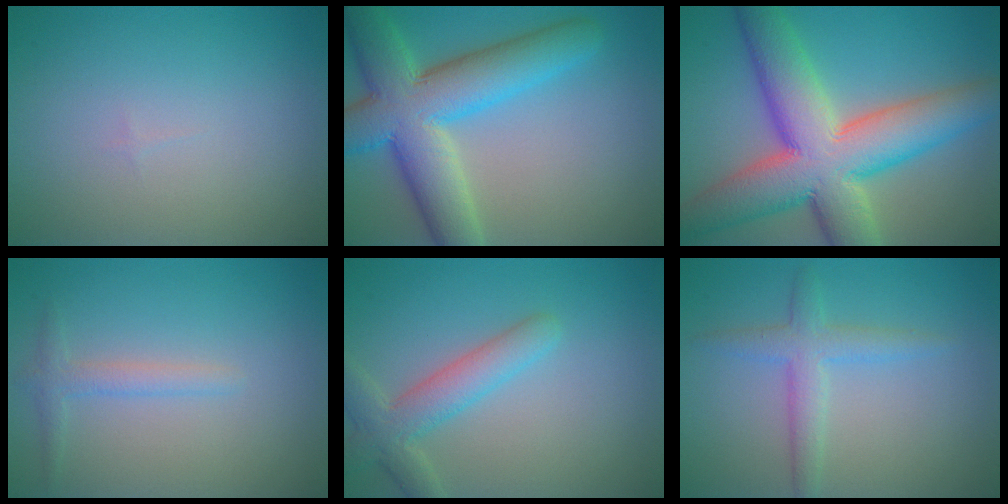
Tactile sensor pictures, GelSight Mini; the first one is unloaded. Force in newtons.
{"total": 10.1, "press": 10.0, "slide": 0.6}
{"total": 12.6, "press": 12.6, "slide": 0.5}
{"total": 1.6, "press": 1.6, "slide": 0.1}
{"total": 3.9, "press": 3.9, "slide": 0.4}
{"total": 2.7, "press": 2.7, "slide": 0.1}